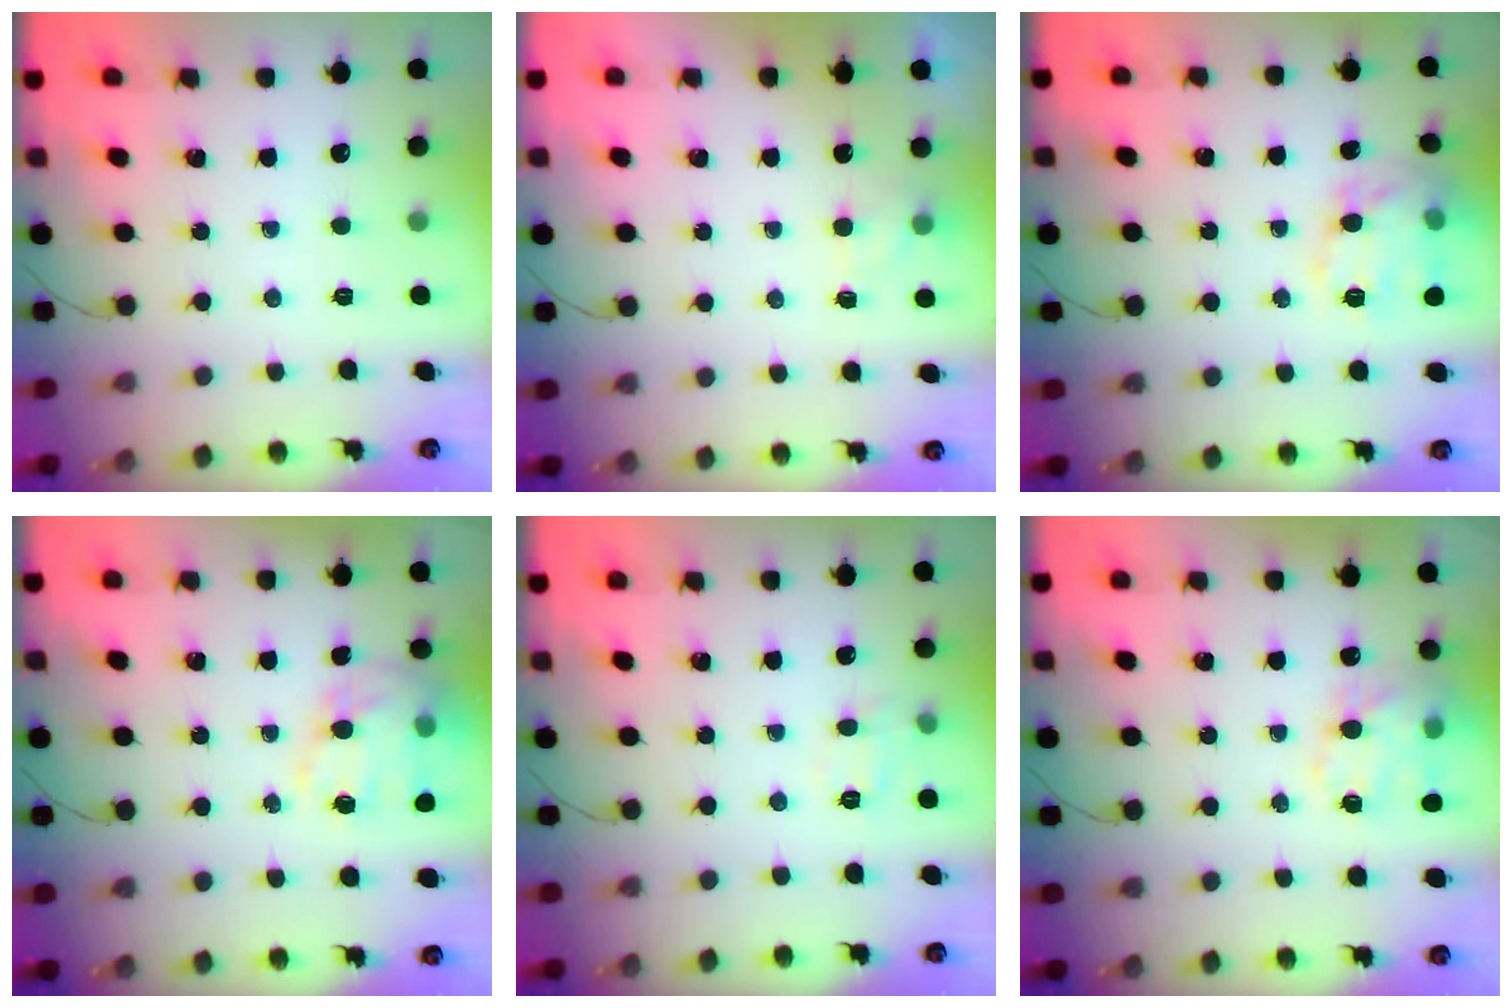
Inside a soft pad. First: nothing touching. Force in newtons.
{"total": 2.0, "press": 1.5, "slide": 1.3}
{"total": 13.1, "press": 13.1, "slide": 0.4}
{"total": 18.1, "press": 17.7, "slide": 3.9}
{"total": 8.5, "press": 8.4, "slide": 1.4}
{"total": 16.1, "press": 15.9, "slide": 2.5}